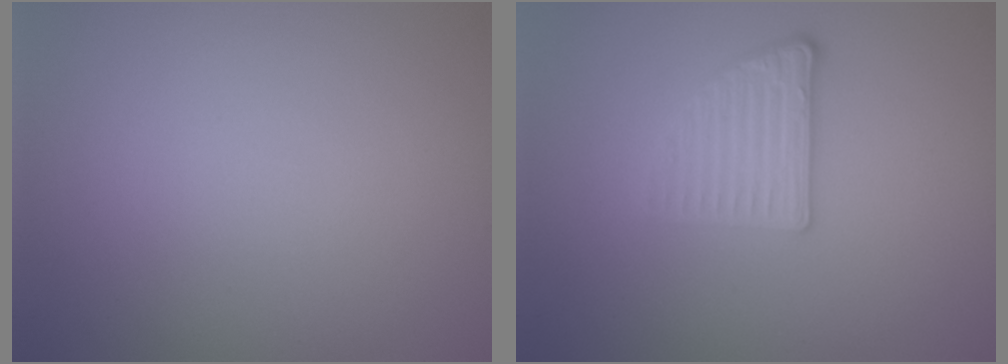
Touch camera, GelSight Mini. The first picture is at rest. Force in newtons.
{"total": 2.7, "press": 2.4, "slide": 1.1}